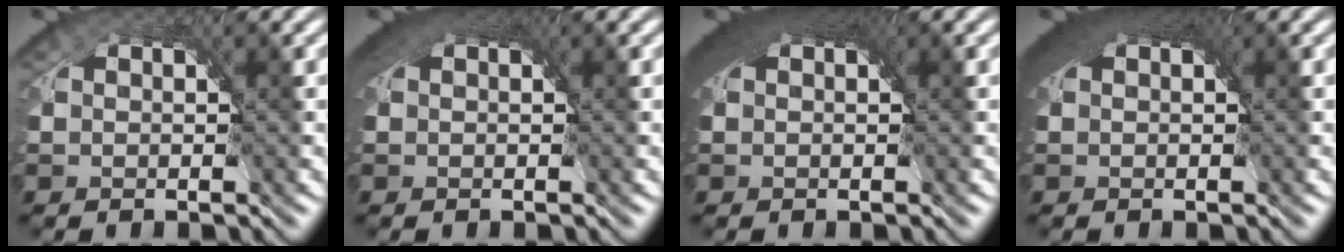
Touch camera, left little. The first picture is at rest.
{"total": 3.2, "force": [1.2, 1.7, 2.5], "torque": [-0.043, -0.005, 0.017]}
{"total": 5.2, "force": [1.6, 3.0, 4.0], "torque": [-0.072, -0.006, 0.020]}
{"total": 5.4, "force": [1.7, 3.0, 4.1], "torque": [-0.075, -0.005, 0.022]}